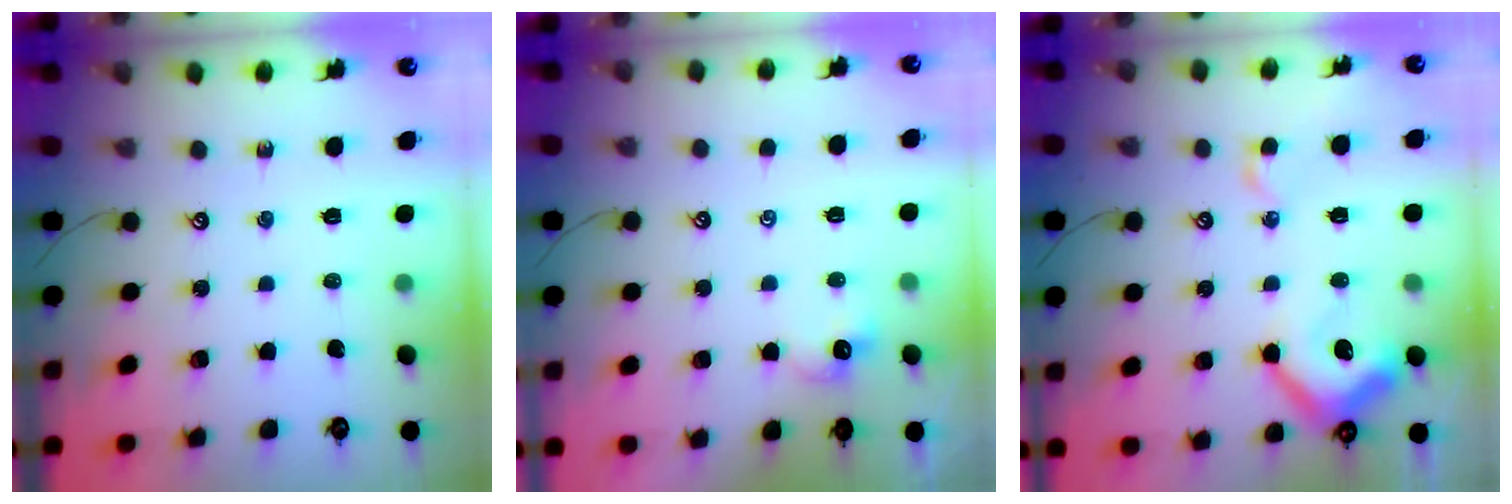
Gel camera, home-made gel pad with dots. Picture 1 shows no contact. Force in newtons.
{"total": 0.6, "press": 0.3, "slide": 0.5}
{"total": 9.2, "press": 9.2, "slide": 0.9}